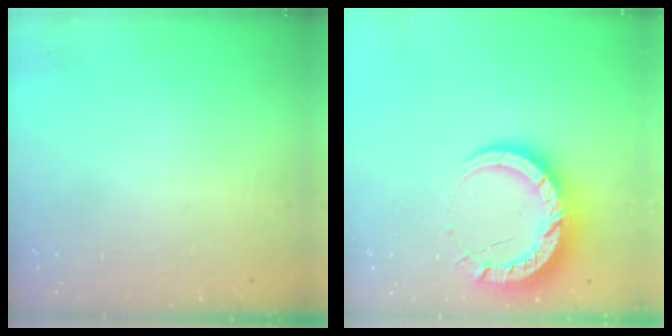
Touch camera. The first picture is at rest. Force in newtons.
{"total": 13.4, "press": 13.4, "slide": 1.1}